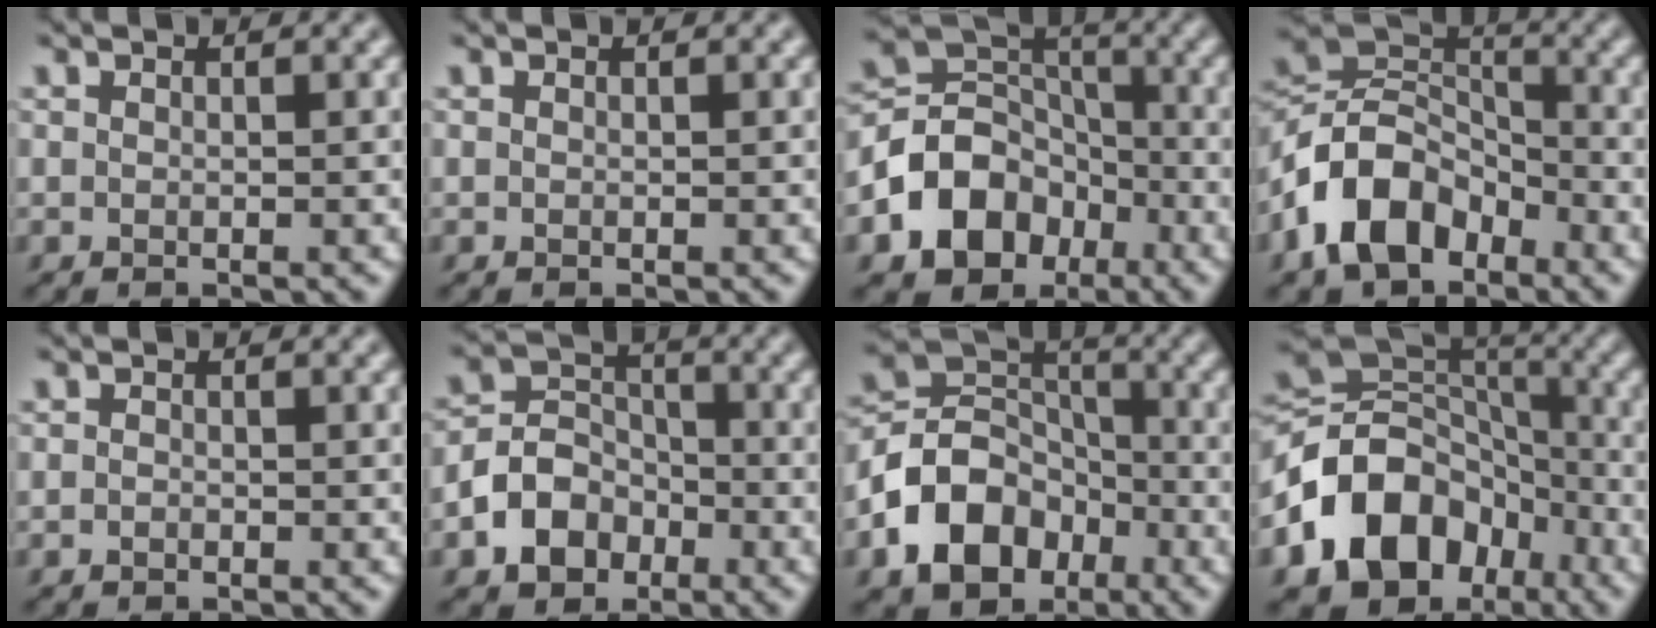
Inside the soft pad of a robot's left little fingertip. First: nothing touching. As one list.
[{"total": 0.0}, {"total": 8.5, "force": [-3.5, 6.5, 4.1], "torque": [-0.067, 0.000, -0.073]}, {"total": 9.0, "force": [-4.7, 5.8, 5.1], "torque": [-0.099, 0.013, -0.106]}, {"total": 0.5, "force": [-0.3, 0.4, 0.1], "torque": [-0.003, -0.003, -0.008]}, {"total": 5.4, "force": [-2.4, 4.2, 2.4], "torque": [-0.037, 0.003, -0.056]}, {"total": 8.8, "force": [-3.8, 6.4, 4.6], "torque": [-0.081, 0.001, -0.079]}, {"total": 12.8, "force": [-5.1, 9.7, 6.5], "torque": [-0.134, 0.000, -0.100]}]